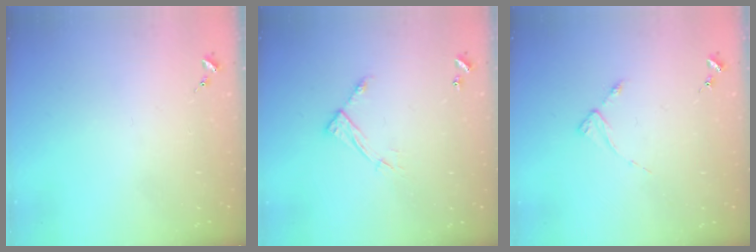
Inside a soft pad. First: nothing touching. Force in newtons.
{"total": 8.1, "press": 8.1, "slide": 0.6}
{"total": 2.9, "press": 2.8, "slide": 0.4}